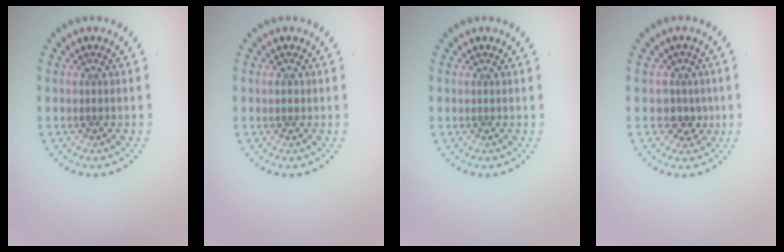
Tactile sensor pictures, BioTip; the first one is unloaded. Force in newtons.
{"total": 1.0, "press": 1.0, "slide": 0.1}
{"total": 0.0}
{"total": 2.2, "press": 1.8, "slide": 1.4}